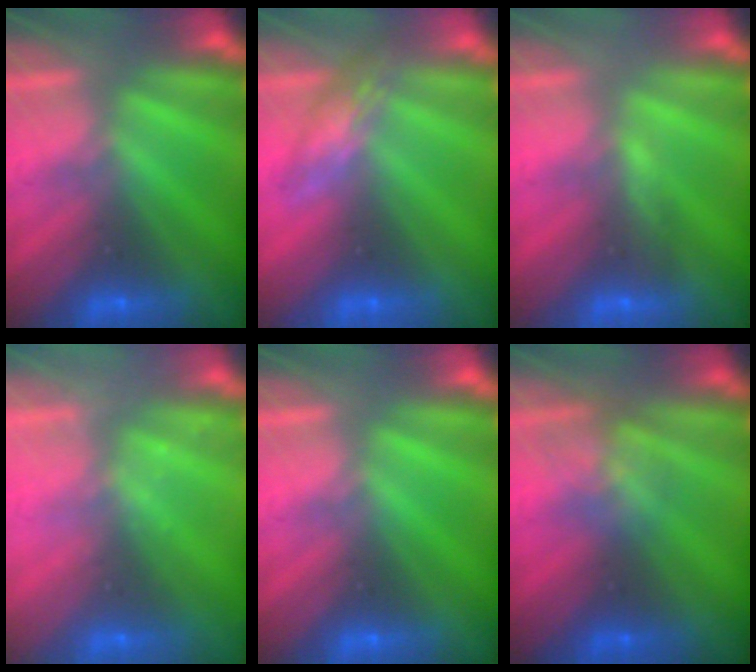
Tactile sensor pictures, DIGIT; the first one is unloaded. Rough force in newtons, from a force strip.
{"total": 2.5}
{"total": 3.3}
{"total": 2.2}
{"total": 0.0}
{"total": 2.6}